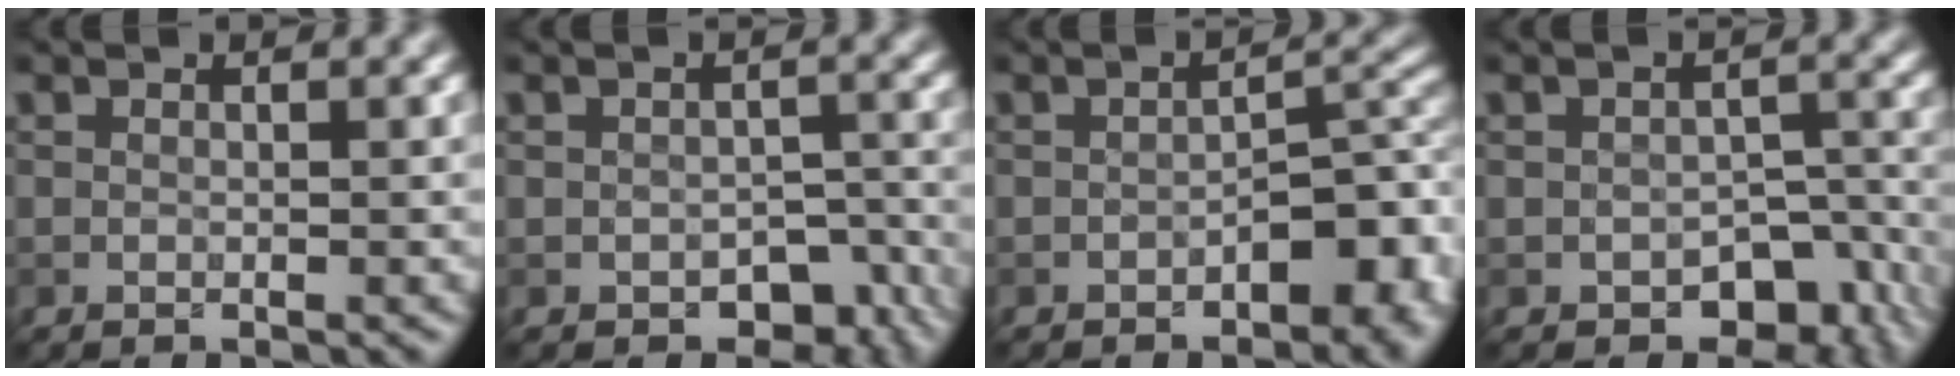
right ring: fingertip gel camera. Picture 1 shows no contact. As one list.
[{"total": 4.8, "force": [-2.7, 2.9, 2.7], "torque": [-0.022, -0.013, -0.031]}, {"total": 5.3, "force": [-2.1, 2.6, 4.1], "torque": [-0.044, 0.010, -0.034]}, {"total": 6.3, "force": [-3.3, 3.9, 3.7], "torque": [-0.033, -0.022, -0.037]}]